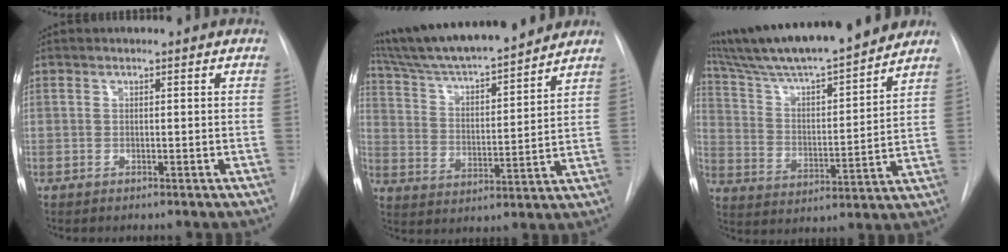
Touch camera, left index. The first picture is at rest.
{"total": 19.9, "force": [17.7, 1.7, 9.0], "torque": [-0.157, 0.009, 0.285]}
{"total": 21.2, "force": [18.3, 1.6, 10.6], "torque": [-0.186, 0.007, 0.295]}